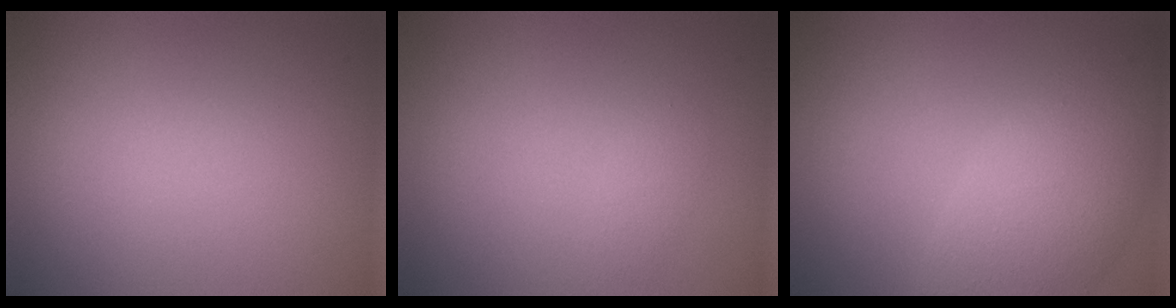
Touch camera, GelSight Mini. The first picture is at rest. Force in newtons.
{"total": 0.8, "press": 0.8, "slide": 0.0}
{"total": 6.5, "press": 6.4, "slide": 0.4}